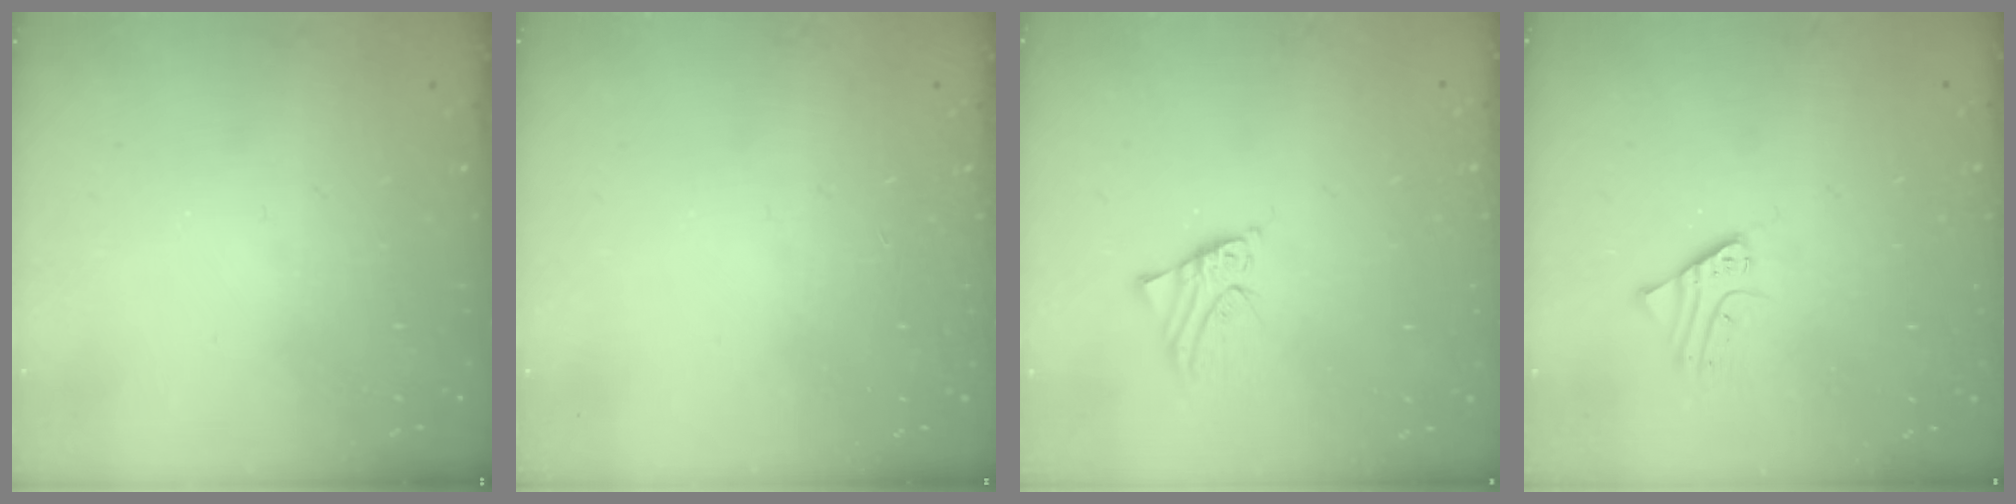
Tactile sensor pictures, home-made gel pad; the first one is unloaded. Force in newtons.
{"total": 2.8, "press": 2.8, "slide": 0.3}
{"total": 2.4, "press": 2.4, "slide": 0.3}
{"total": 2.3, "press": 2.3, "slide": 0.1}